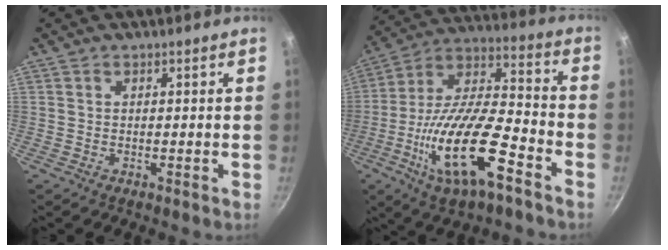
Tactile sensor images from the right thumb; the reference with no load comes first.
{"total": 21.9, "force": [-9.5, 7.6, 18.3], "torque": [-0.325, 0.035, -0.178]}